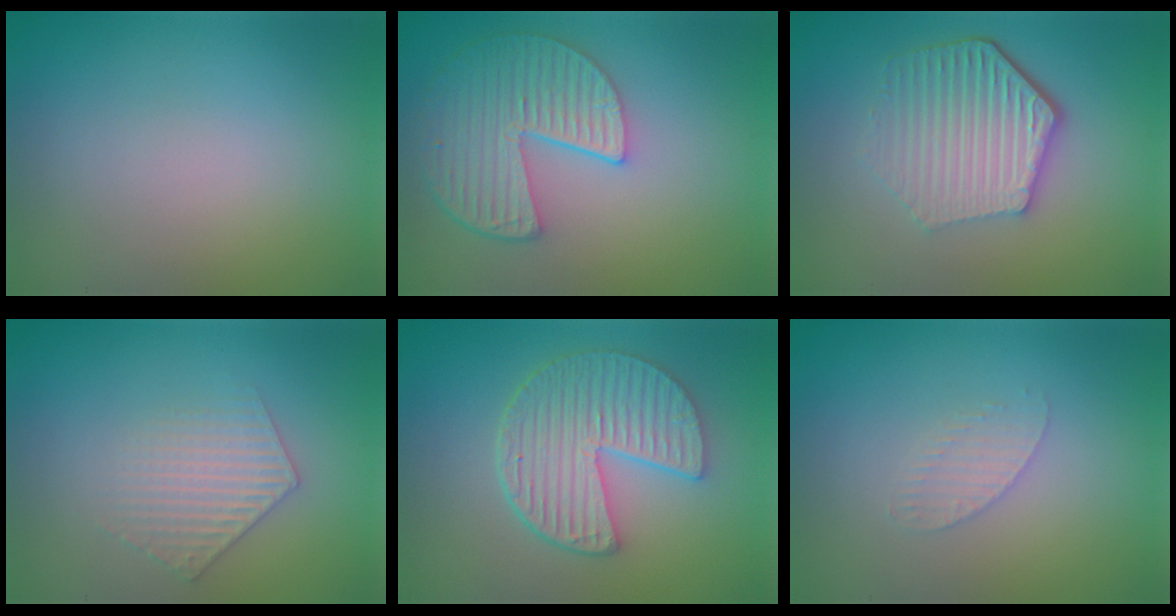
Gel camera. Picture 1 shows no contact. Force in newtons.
{"total": 5.9, "press": 4.6, "slide": 3.7}
{"total": 6.1, "press": 4.6, "slide": 4.1}
{"total": 2.9, "press": 2.9, "slide": 0.5}
{"total": 6.0, "press": 4.8, "slide": 3.6}
{"total": 1.4, "press": 1.4, "slide": 0.1}